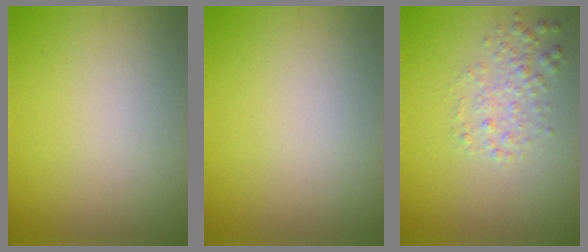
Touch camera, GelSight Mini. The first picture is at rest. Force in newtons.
{"total": 0.0}
{"total": 2.1, "press": 2.1, "slide": 0.0}